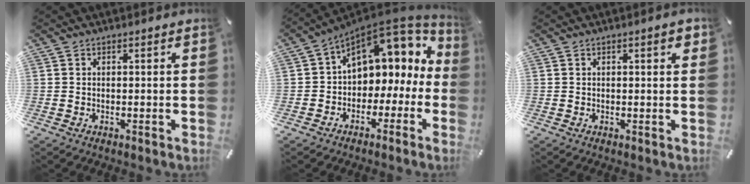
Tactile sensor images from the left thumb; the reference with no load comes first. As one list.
[{"total": 10.9, "force": [4.9, 8.0, 5.5], "torque": [-0.082, -0.046, 0.087]}, {"total": 2.1, "force": [0.8, 0.4, 1.9], "torque": [-0.029, 0.001, 0.010]}]